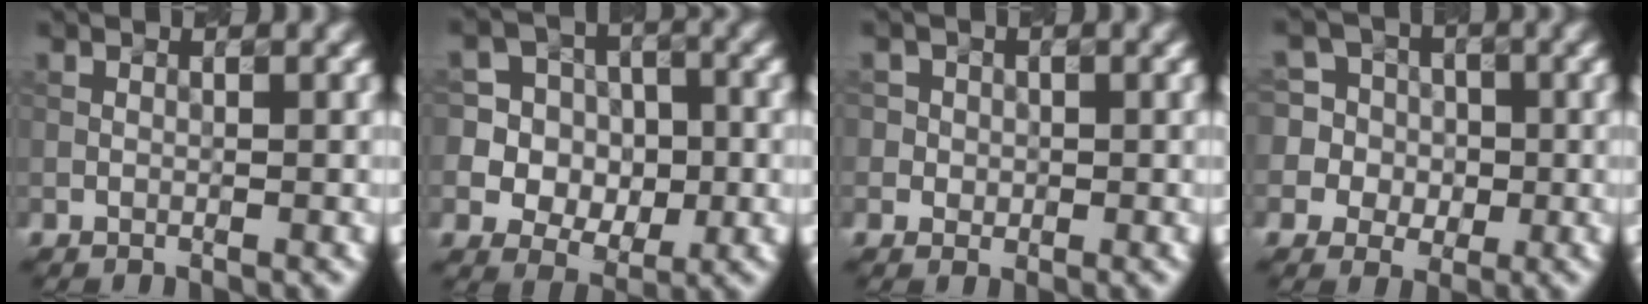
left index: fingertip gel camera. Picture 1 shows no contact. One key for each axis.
{"total": 9.1, "fx": 0.1, "fy": 8.5, "fz": 3.4, "tx": -0.100, "ty": 0.039, "tz": -0.002}
{"total": 2.9, "fx": 1.0, "fy": 2.5, "fz": 1.0, "tx": -0.011, "ty": 0.013, "tz": 0.007}
{"total": 7.8, "fx": 1.2, "fy": 7.4, "fz": 2.1, "tx": -0.066, "ty": 0.046, "tz": 0.014}